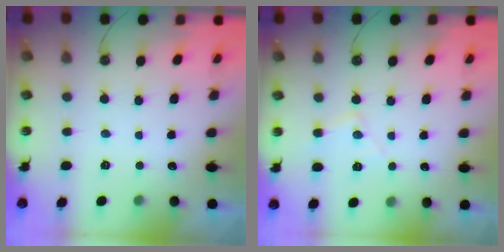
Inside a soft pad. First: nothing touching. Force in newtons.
{"total": 6.7, "press": 6.7, "slide": 0.6}